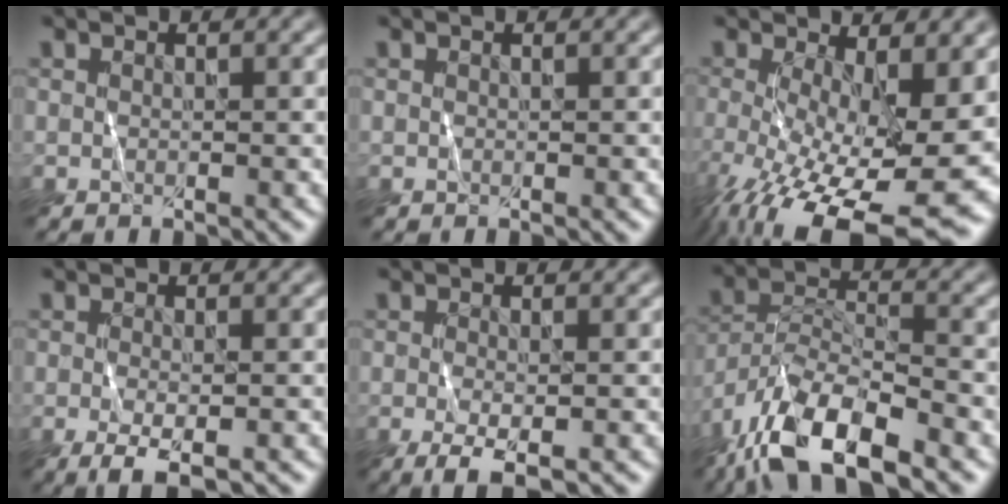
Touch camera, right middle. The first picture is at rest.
{"total": 0.0}
{"total": 14.5, "force": [-4.2, 6.2, 12.4], "torque": [-0.213, -0.049, -0.048]}
{"total": 2.9, "force": [-1.5, 0.7, 2.4], "torque": [-0.052, -0.007, -0.027]}
{"total": 3.2, "force": [-1.5, 0.8, 2.7], "torque": [-0.058, -0.007, -0.030]}
{"total": 10.8, "force": [-7.7, 3.6, 6.6], "torque": [-0.117, 0.003, -0.149]}